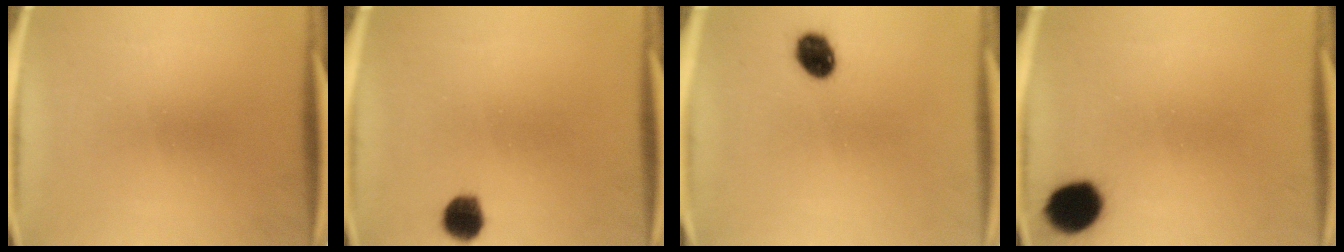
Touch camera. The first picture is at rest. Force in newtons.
{"total": 5.1}
{"total": 6.3}
{"total": 9.7}